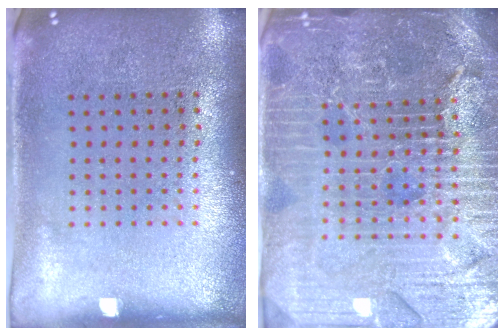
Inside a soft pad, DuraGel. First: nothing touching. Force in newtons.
{"total": 5.5, "press": 4.9, "slide": 2.4}